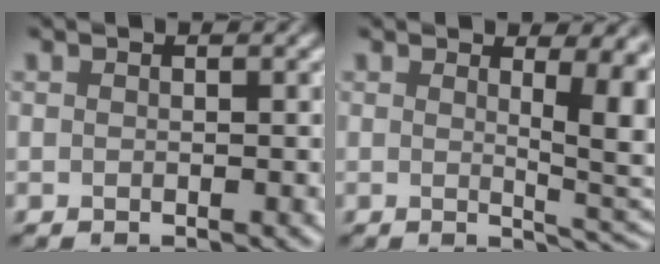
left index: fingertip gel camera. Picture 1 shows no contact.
{"total": 7.6, "force": [1.7, 3.0, 6.8], "torque": [-0.052, -0.004, 0.025]}